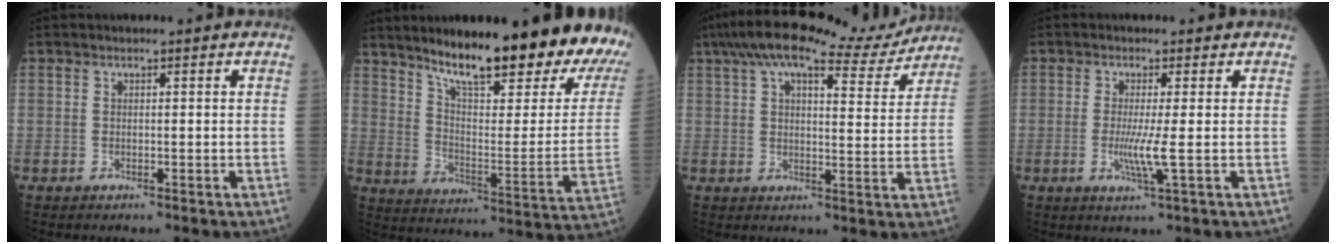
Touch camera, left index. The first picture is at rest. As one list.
[{"total": 24.6, "force": [19.9, 2.6, 14.3], "torque": [-0.212, -0.061, 0.271]}, {"total": 15.3, "force": [13.4, 2.7, 6.9], "torque": [-0.114, 0.024, 0.182]}, {"total": 3.8, "force": [-0.5, -0.6, 3.7], "torque": [-0.082, -0.011, -0.009]}]